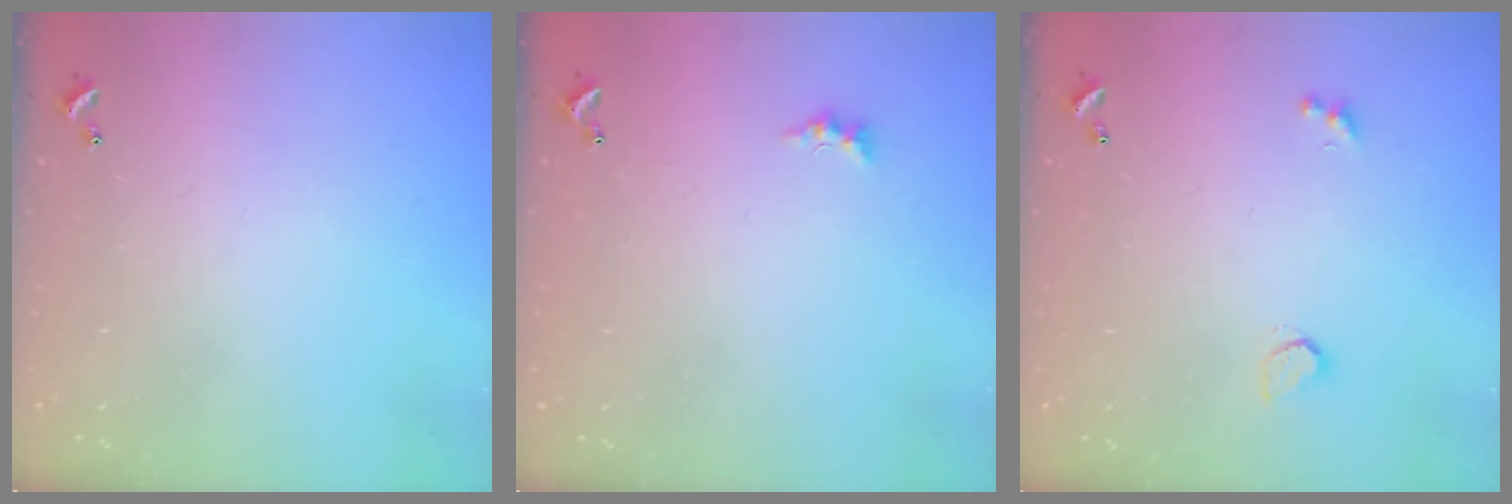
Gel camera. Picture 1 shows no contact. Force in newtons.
{"total": 0.0}
{"total": 1.0, "press": 0.8, "slide": 0.5}